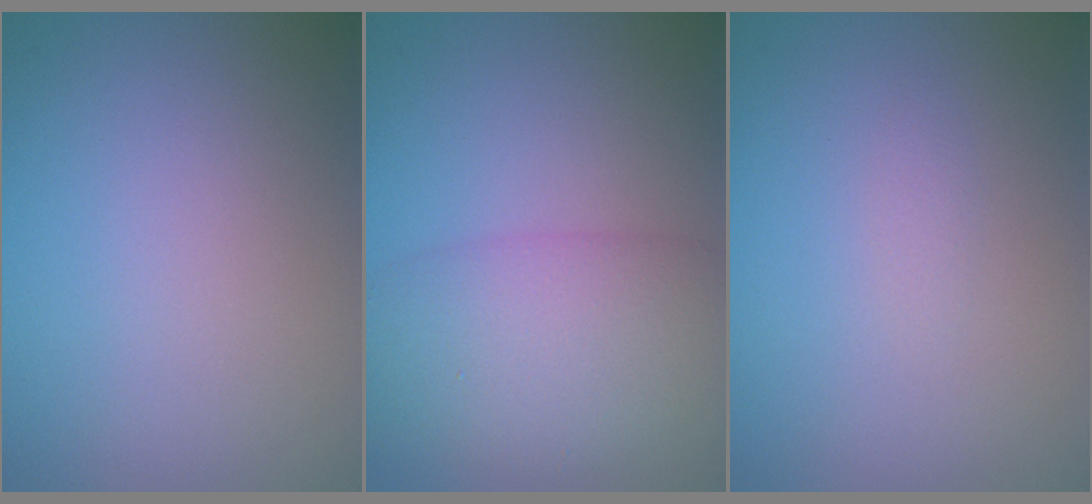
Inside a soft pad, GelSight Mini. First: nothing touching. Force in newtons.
{"total": 7.5, "press": 7.5, "slide": 0.4}
{"total": 0.6, "press": 0.6, "slide": 0.1}